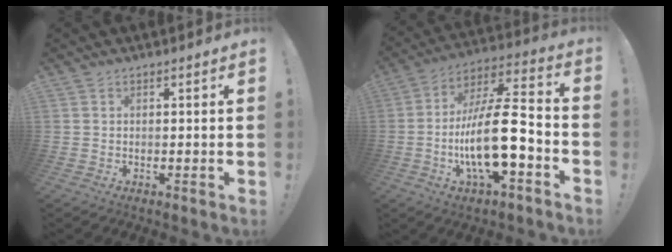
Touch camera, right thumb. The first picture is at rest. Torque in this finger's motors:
{"motor_torque": [0.65, 0.92, 1.92, -0.85, 0.26]}